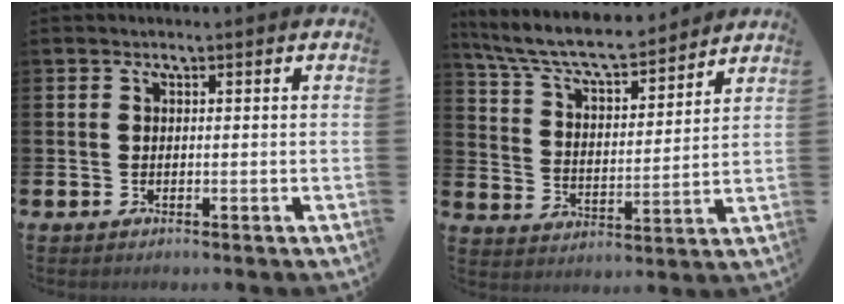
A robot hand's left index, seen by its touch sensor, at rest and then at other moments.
{"total": 8.4, "force": [7.7, 1.5, 2.9], "torque": [-0.098, -0.052, 0.134]}